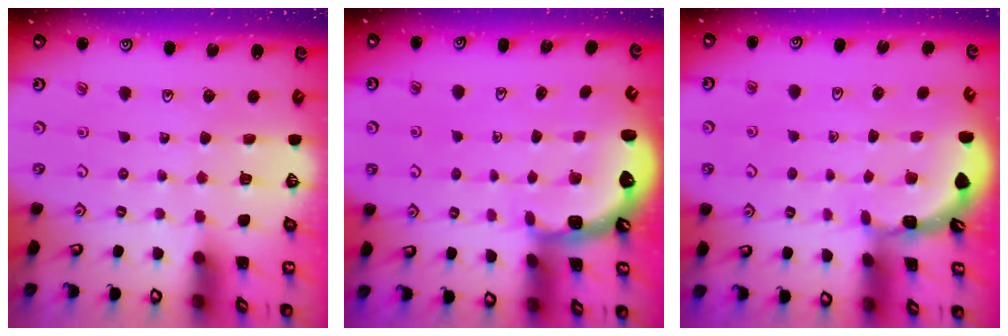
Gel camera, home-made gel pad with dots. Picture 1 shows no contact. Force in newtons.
{"total": 2.3, "press": 2.0, "slide": 1.2}
{"total": 1.8, "press": 1.8, "slide": 0.1}